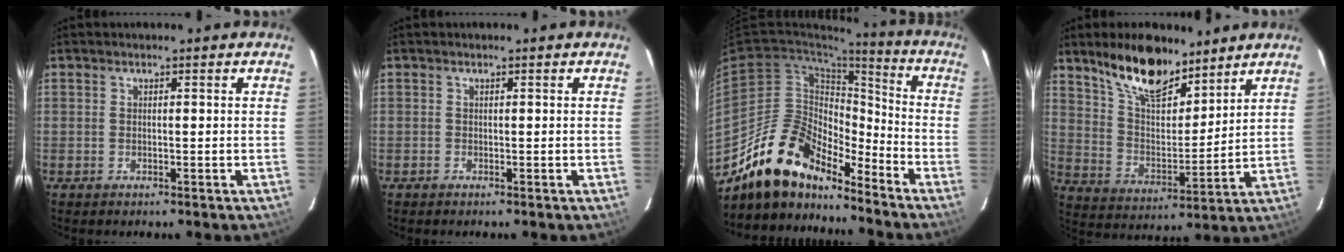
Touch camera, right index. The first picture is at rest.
{"total": 0.0}
{"total": 17.1, "force": [-14.1, 6.6, 7.0], "torque": [-0.140, 0.014, -0.253]}
{"total": 14.9, "force": [11.1, 5.8, 8.1], "torque": [-0.145, 0.009, 0.203]}